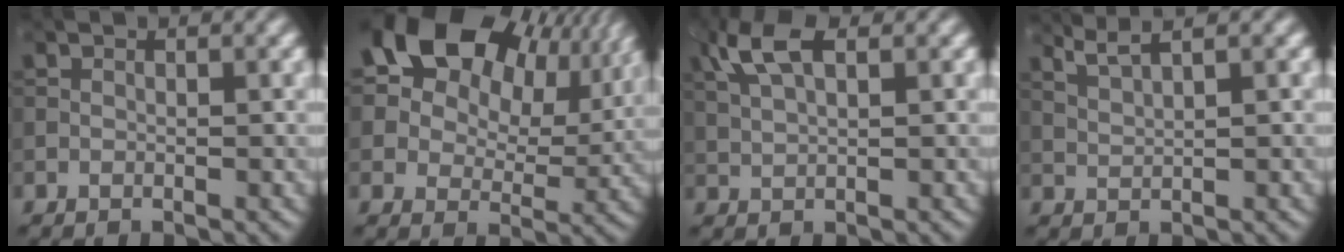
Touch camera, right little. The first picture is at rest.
{"total": 18.7, "force": [10.1, 12.1, 10.1], "torque": [-0.210, 0.072, 0.169]}
{"total": 4.2, "force": [1.9, 1.7, 3.3], "torque": [-0.079, 0.010, 0.038]}
{"total": 3.0, "force": [2.2, 0.5, 1.9], "torque": [-0.033, 0.006, 0.037]}